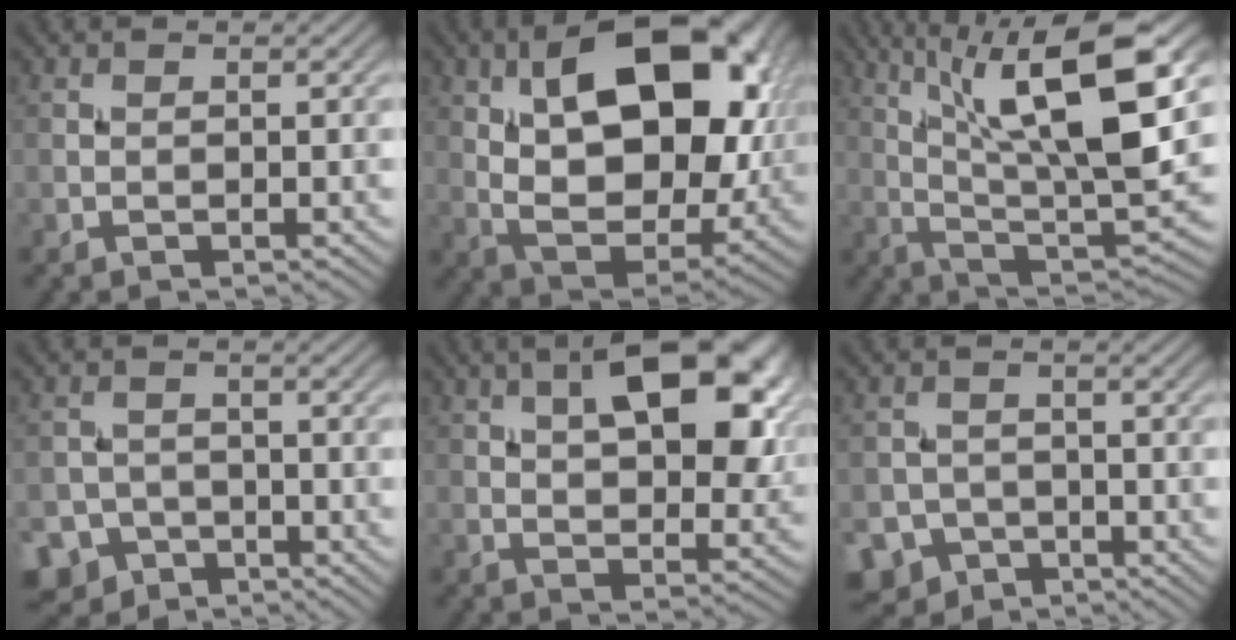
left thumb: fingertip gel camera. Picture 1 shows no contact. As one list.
[{"total": 17.6, "force": [5.1, 9.9, 13.6], "torque": [-0.232, 0.010, 0.086]}, {"total": 16.2, "force": [6.1, 4.3, 14.4], "torque": [-0.253, 0.003, 0.113]}, {"total": 6.3, "force": [-4.1, 4.6, 1.3], "torque": [-0.017, -0.013, -0.078]}, {"total": 14.5, "force": [5.5, 6.9, 11.5], "torque": [-0.172, 0.013, 0.078]}, {"total": 6.3, "force": [-4.0, 4.6, 1.3], "torque": [-0.021, -0.015, -0.074]}]